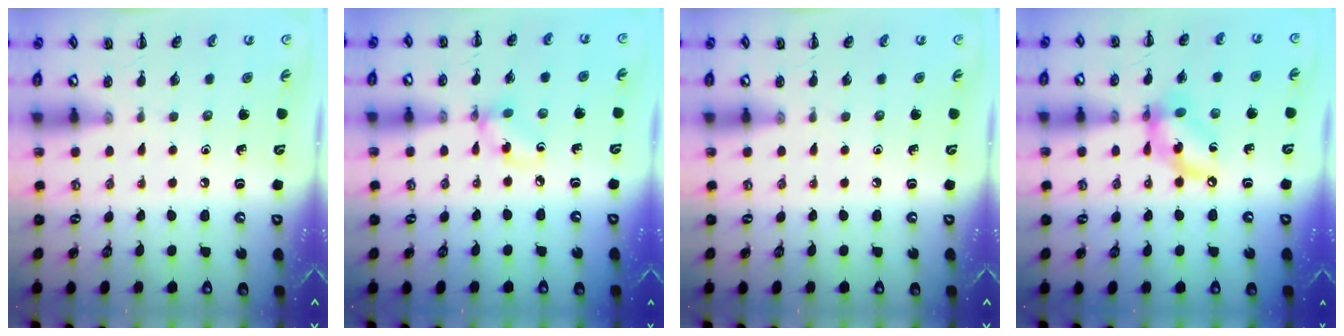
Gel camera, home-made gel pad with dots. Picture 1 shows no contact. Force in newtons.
{"total": 4.8, "press": 4.7, "slide": 0.5}
{"total": 0.0}
{"total": 12.3, "press": 12.0, "slide": 2.9}